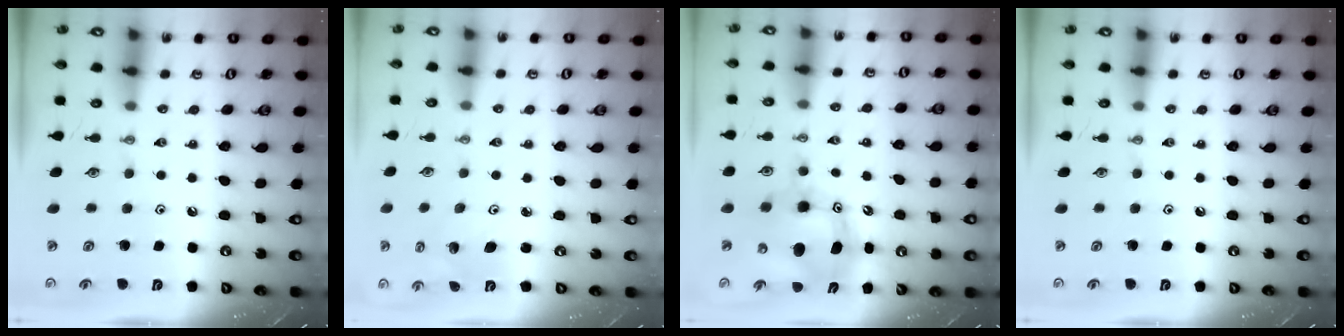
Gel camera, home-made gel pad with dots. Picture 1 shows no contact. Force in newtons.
{"total": 3.7, "press": 3.4, "slide": 1.5}
{"total": 11.6, "press": 11.4, "slide": 2.5}
{"total": 0.0}